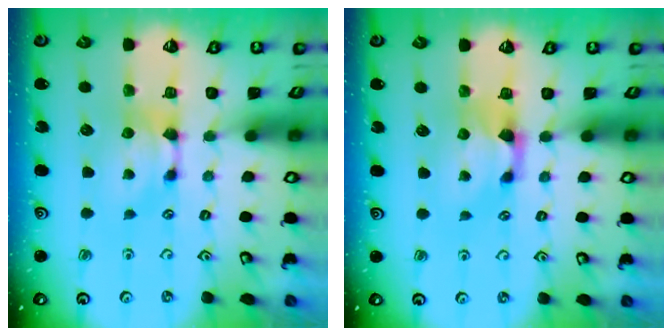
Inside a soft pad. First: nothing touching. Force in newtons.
{"total": 1.1, "press": 0.1, "slide": 1.1}